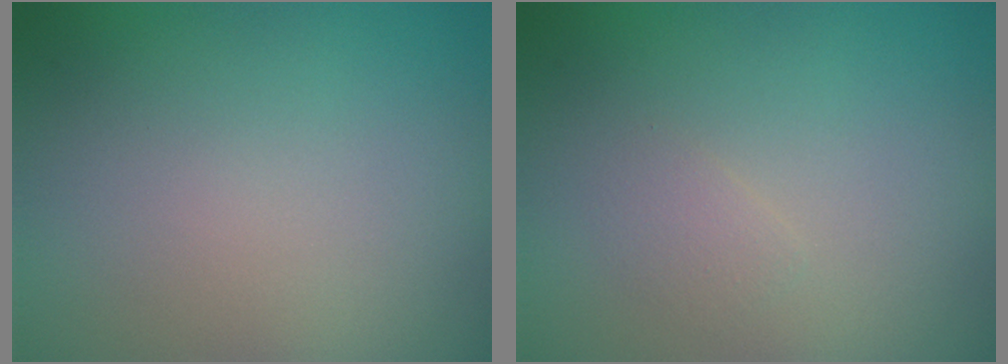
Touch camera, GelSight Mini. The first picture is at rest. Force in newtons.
{"total": 0.9, "press": 0.9, "slide": 0.1}